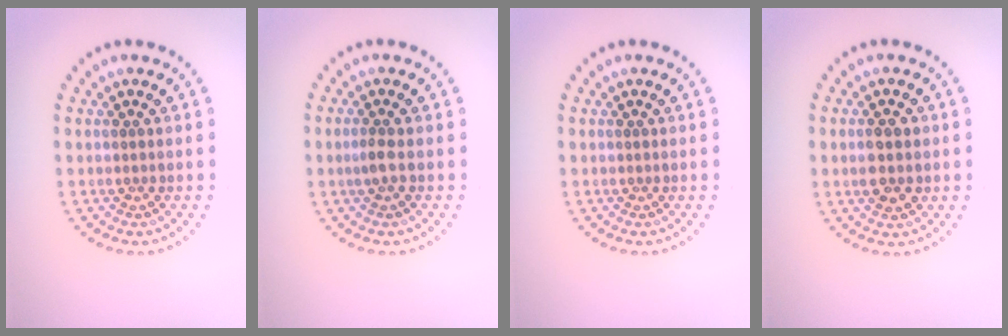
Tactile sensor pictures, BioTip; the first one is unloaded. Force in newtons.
{"total": 1.0, "press": 0.8, "slide": 0.5}
{"total": 0.0}
{"total": 2.8, "press": 2.8, "slide": 0.0}